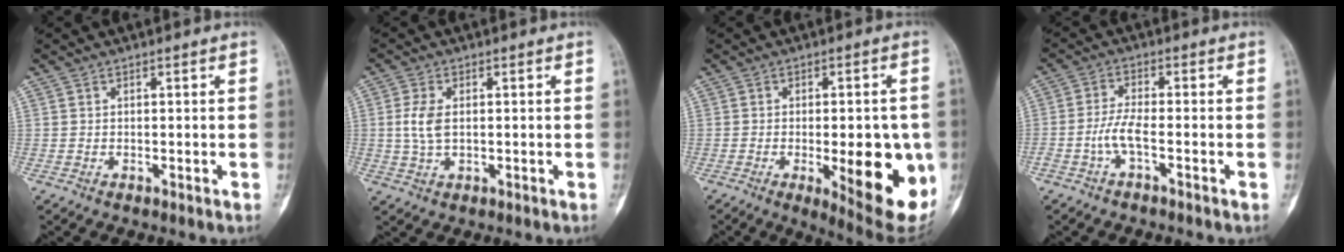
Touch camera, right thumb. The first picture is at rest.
{"total": 4.7, "force": [0.4, 2.6, 3.8], "torque": [-0.086, 0.002, 0.006]}
{"total": 16.9, "force": [-3.6, 6.0, 15.4], "torque": [-0.161, -0.013, -0.028]}
{"total": 4.0, "force": [-1.7, 0.9, 3.5], "torque": [-0.081, 0.014, -0.036]}